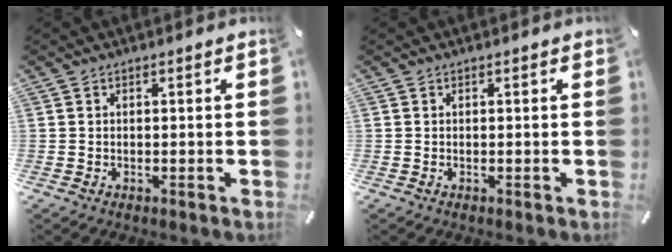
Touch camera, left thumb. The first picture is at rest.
{"total": 0.0}